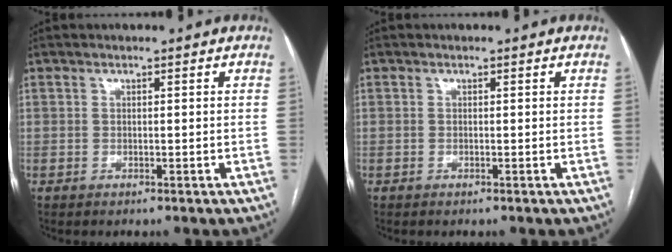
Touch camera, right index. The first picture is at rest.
{"total": 0.0}